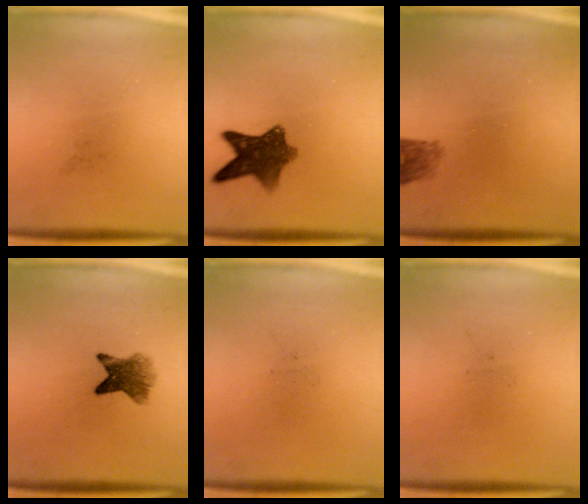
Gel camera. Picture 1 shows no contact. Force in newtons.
{"total": 8.6}
{"total": 2.2}
{"total": 5.7}
{"total": 0.0}
{"total": 0.0}